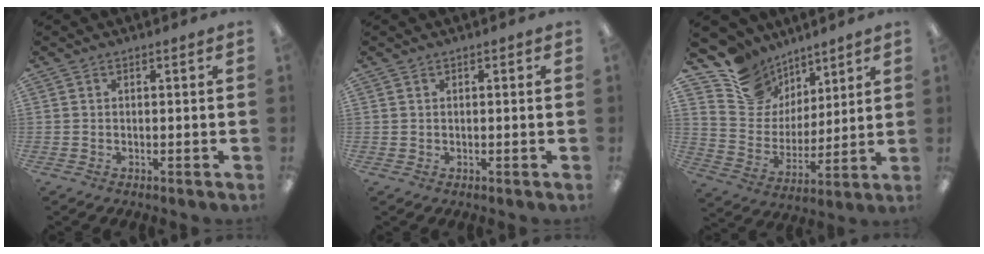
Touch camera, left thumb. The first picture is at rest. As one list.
[{"total": 0.7, "force": [0.3, 0.6, -0.1], "torque": [0.001, 0.005, 0.005]}, {"total": 14.3, "force": [10.2, 9.7, 2.3], "torque": [-0.060, -0.081, 0.201]}]